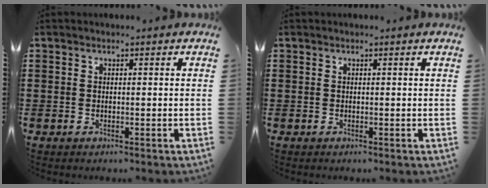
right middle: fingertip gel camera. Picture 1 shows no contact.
{"total": 0.0}